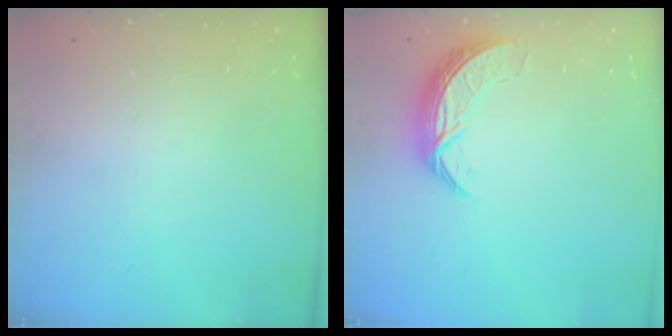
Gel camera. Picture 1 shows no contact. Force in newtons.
{"total": 7.7, "press": 7.6, "slide": 0.7}